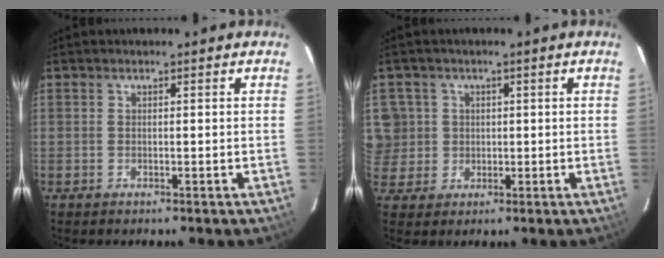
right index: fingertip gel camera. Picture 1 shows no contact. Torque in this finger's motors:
{"motor_torque": [0.48, 0.16, 0.24, 0.02]}